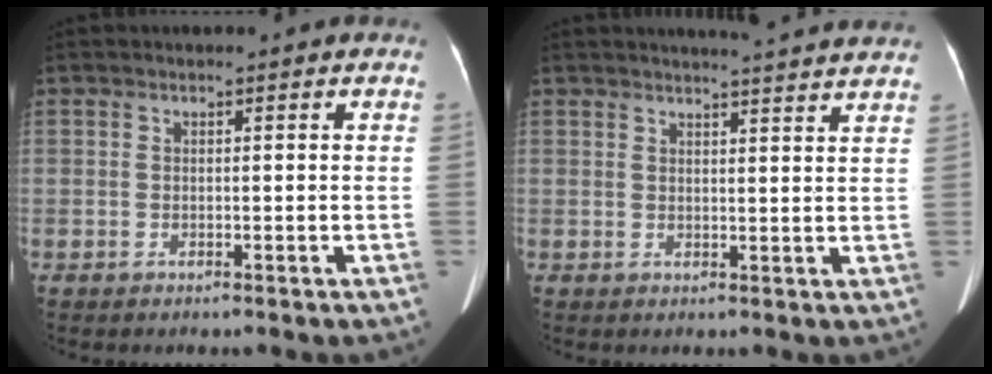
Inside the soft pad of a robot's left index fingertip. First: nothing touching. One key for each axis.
{"total": 9.9, "fx": 9.2, "fy": -0.3, "fz": 3.5, "tx": -0.047, "ty": 0.003, "tz": 0.097}